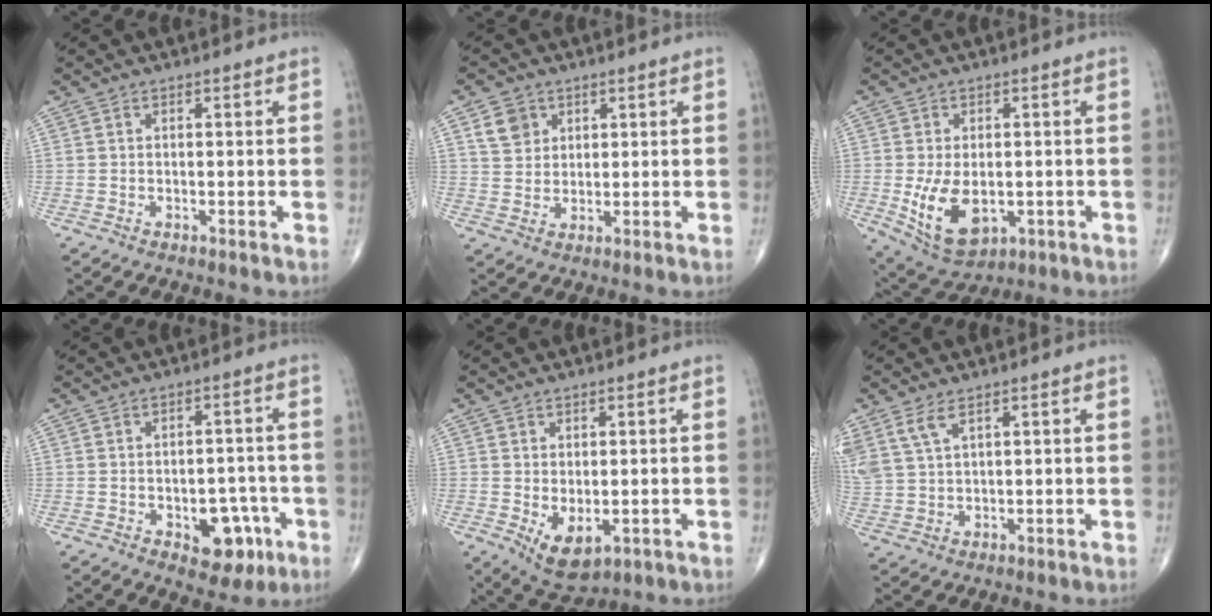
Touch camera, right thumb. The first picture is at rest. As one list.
[{"total": 5.2, "force": [2.4, 4.2, 1.9], "torque": [-0.017, -0.010, 0.047]}, {"total": 10.6, "force": [-1.9, 6.4, 8.3], "torque": [-0.138, -0.011, -0.015]}, {"total": 8.9, "force": [-3.5, 5.3, 6.2], "torque": [-0.045, 0.024, -0.036]}, {"total": 6.4, "force": [-1.2, 3.5, 5.2], "torque": [-0.075, -0.008, -0.002]}, {"total": 5.7, "force": [3.6, 2.3, 3.8], "torque": [-0.092, -0.005, 0.082]}]